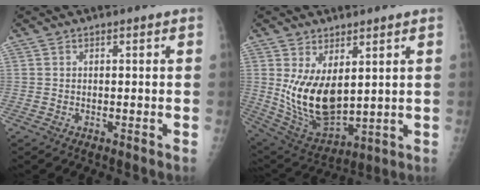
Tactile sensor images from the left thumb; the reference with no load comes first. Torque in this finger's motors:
{"motor_torque": [0.95, 0.84, 1.27, -0.61, 0.44]}